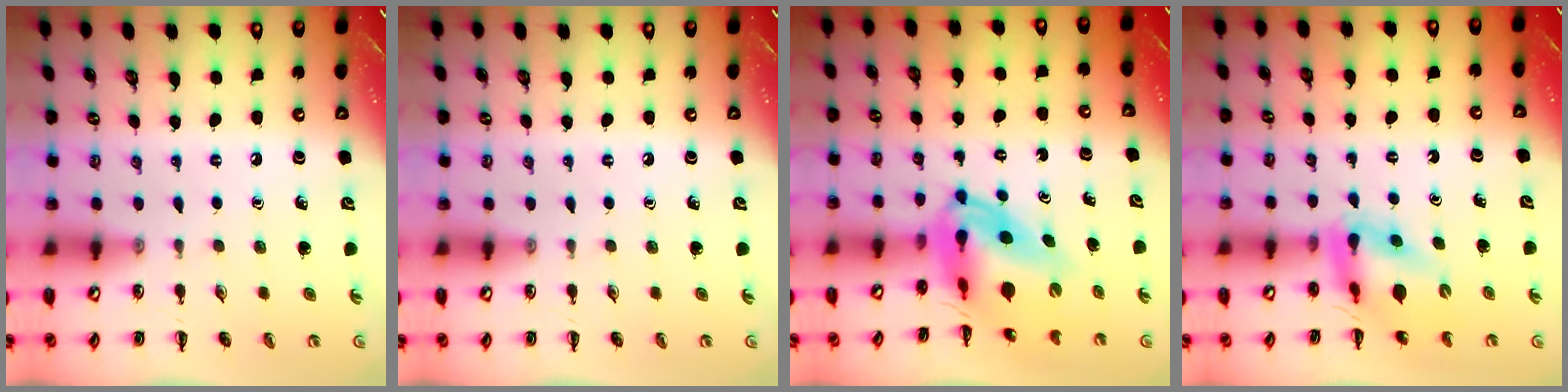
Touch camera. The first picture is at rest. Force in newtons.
{"total": 0.0}
{"total": 9.1, "press": 8.8, "slide": 2.5}
{"total": 10.0, "press": 9.6, "slide": 2.9}